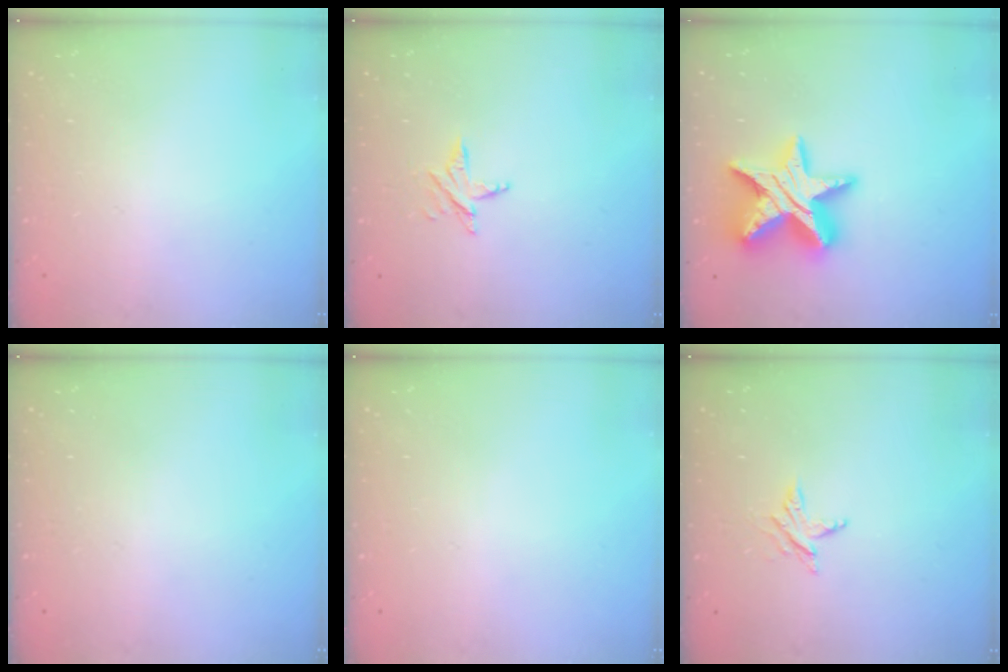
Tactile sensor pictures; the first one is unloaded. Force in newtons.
{"total": 4.1, "press": 4.0, "slide": 0.5}
{"total": 18.0, "press": 18.0, "slide": 1.2}
{"total": 0.0}
{"total": 0.0}
{"total": 3.8, "press": 3.8, "slide": 0.5}